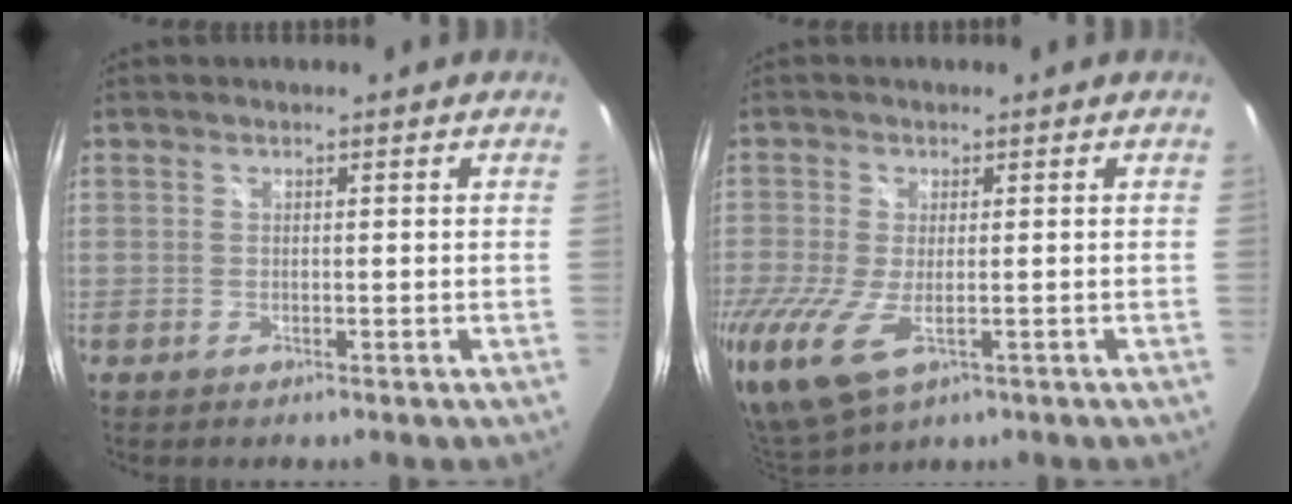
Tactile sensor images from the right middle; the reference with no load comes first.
{"total": 7.0, "force": [-2.4, 3.6, 5.6], "torque": [-0.123, -0.022, -0.042]}